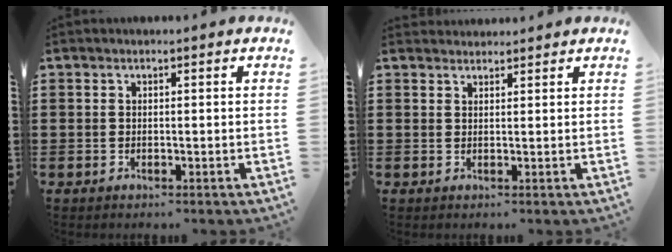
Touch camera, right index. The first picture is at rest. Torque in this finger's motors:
{"motor_torque": [0.71, 0.84, -0.32, -0.05]}